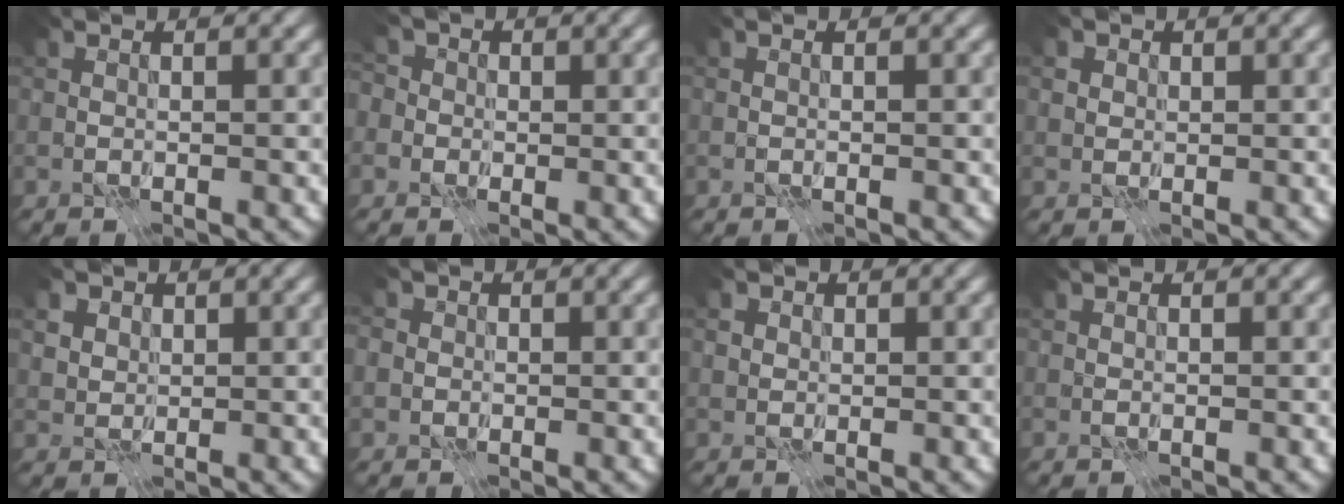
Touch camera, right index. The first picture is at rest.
{"total": 4.7, "force": [1.5, 4.0, 2.0], "torque": [-0.023, 0.032, -0.017]}
{"total": 0.0}
{"total": 0.7, "force": [0.4, 0.5, 0.1], "torque": [-0.002, -0.001, 0.013]}
{"total": 2.8, "force": [1.8, 1.9, 1.1], "torque": [-0.030, 0.003, 0.032]}
{"total": 3.0, "force": [0.7, 2.7, 1.1], "torque": [-0.002, 0.023, -0.016]}
{"total": 0.0}
{"total": 0.0}